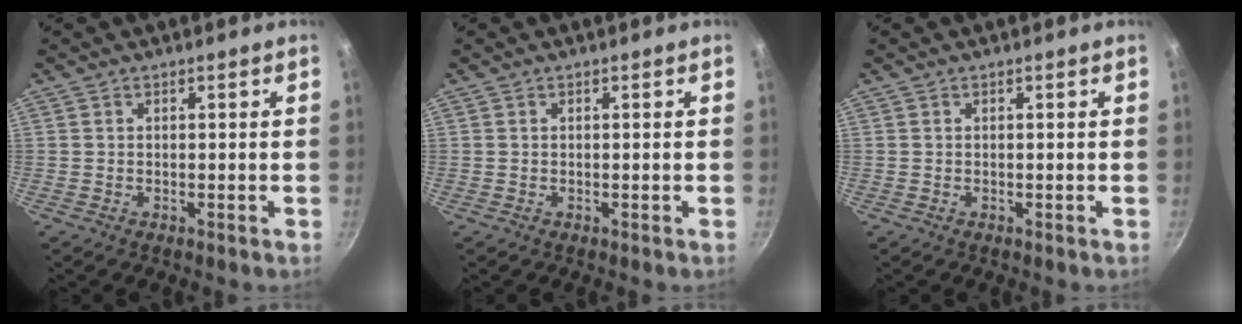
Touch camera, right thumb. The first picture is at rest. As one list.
[{"total": 0.0}, {"total": 0.0}]